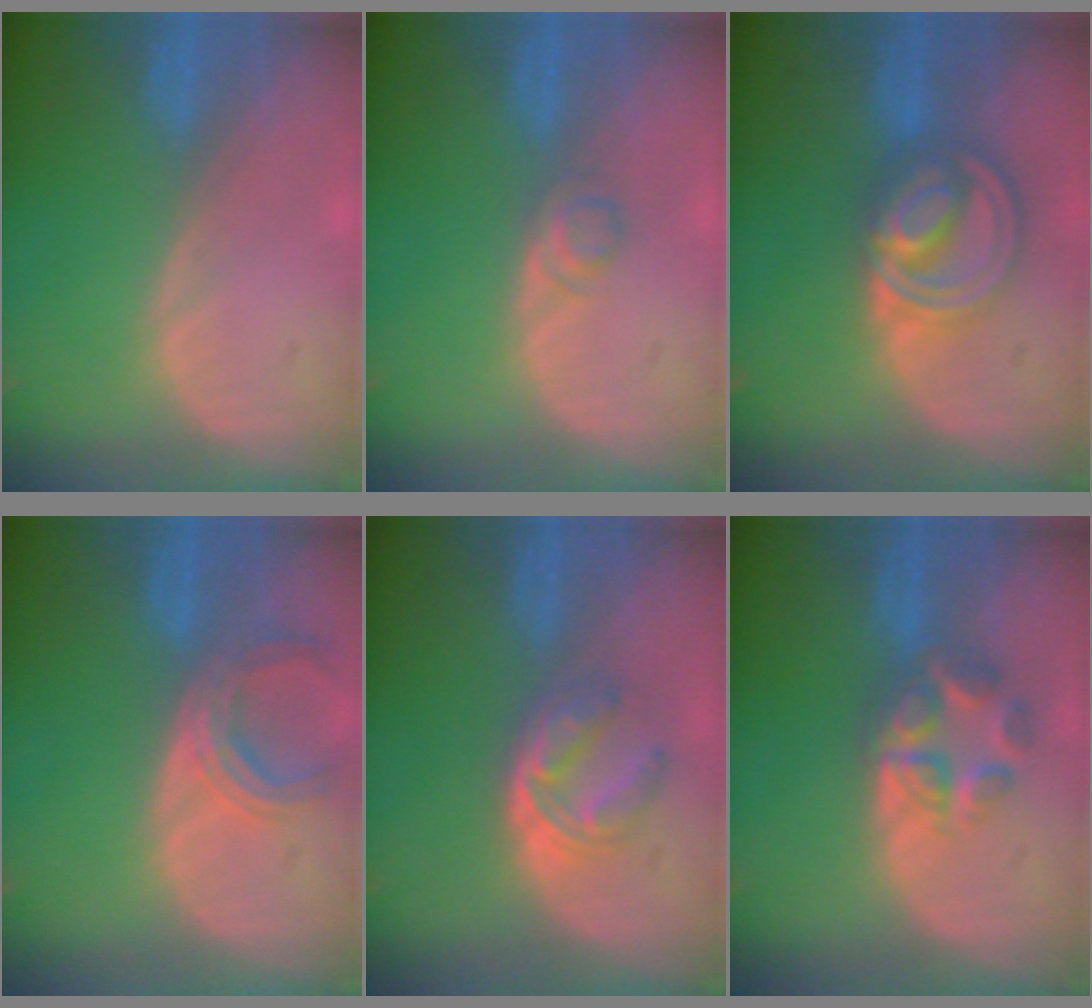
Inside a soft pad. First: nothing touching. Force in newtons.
{"total": 1.9, "press": 1.8, "slide": 0.2}
{"total": 8.7, "press": 7.3, "slide": 4.6}
{"total": 5.8, "press": 5.4, "slide": 2.2}
{"total": 6.1, "press": 5.2, "slide": 3.2}
{"total": 6.2, "press": 5.5, "slide": 2.8}